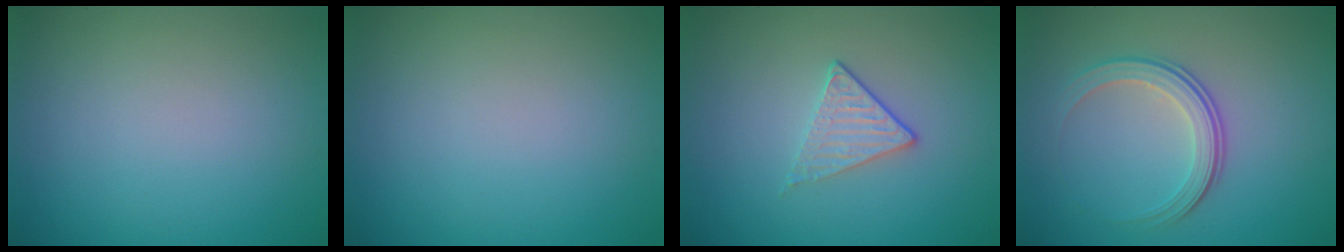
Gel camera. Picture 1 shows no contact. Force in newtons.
{"total": 0.0}
{"total": 1.7, "press": 1.4, "slide": 1.0}
{"total": 3.2, "press": 2.6, "slide": 1.9}